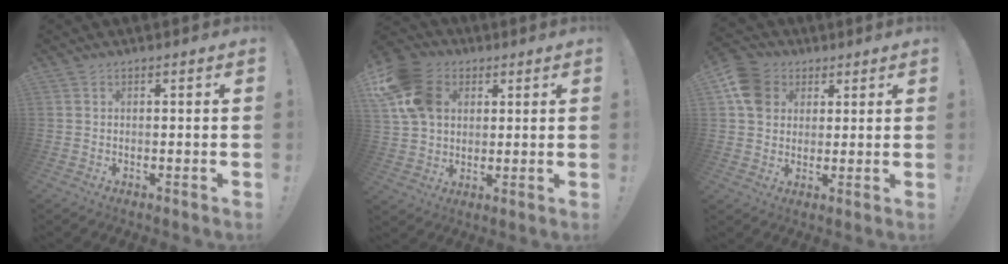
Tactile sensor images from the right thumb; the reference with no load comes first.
{"total": 16.3, "force": [5.2, 12.8, 8.6], "torque": [-0.153, -0.010, 0.104]}
{"total": 10.5, "force": [3.6, 8.9, 4.1], "torque": [-0.050, -0.013, 0.073]}